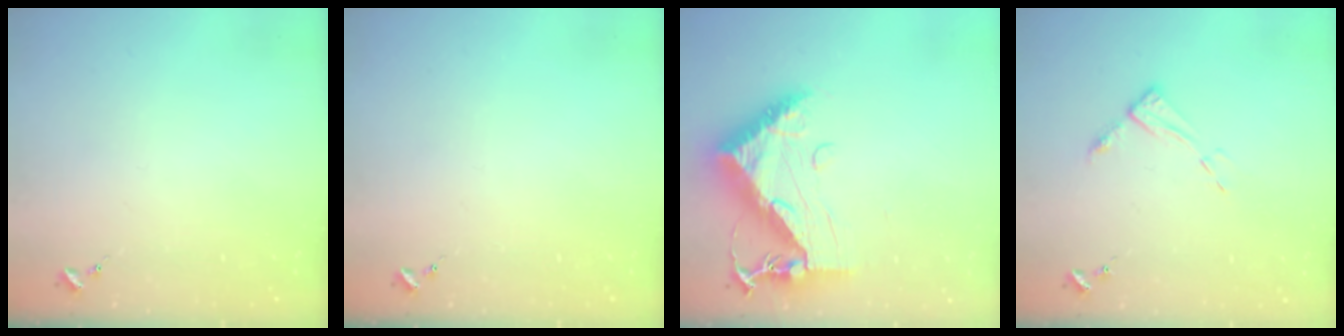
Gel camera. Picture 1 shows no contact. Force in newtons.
{"total": 0.0}
{"total": 14.1, "press": 14.0, "slide": 1.3}
{"total": 7.7, "press": 7.7, "slide": 0.6}